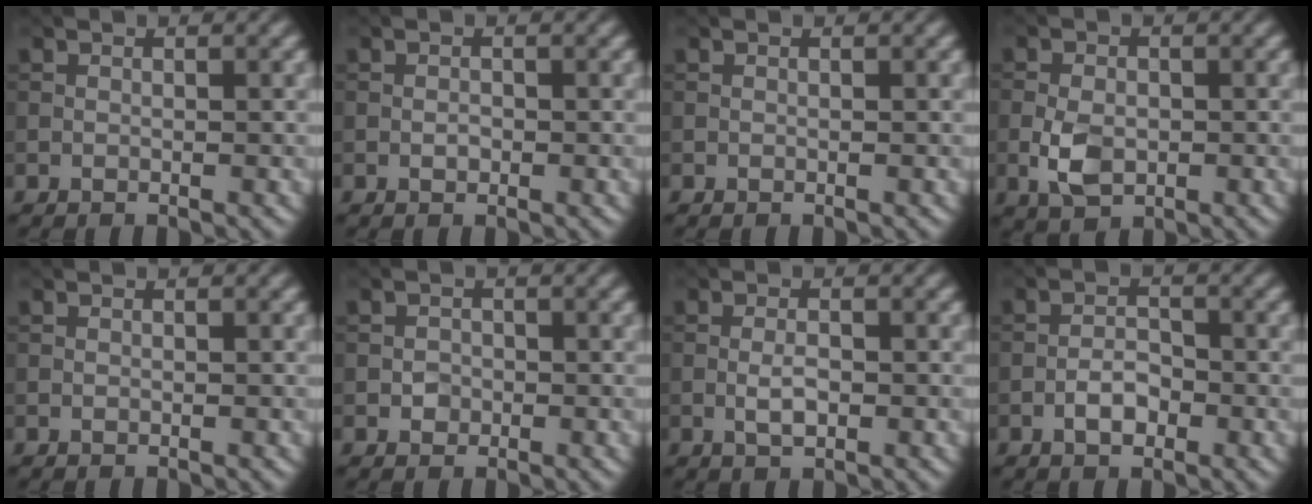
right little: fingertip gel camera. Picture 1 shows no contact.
{"total": 0.6, "force": [-0.2, 0.3, 0.4], "torque": [-0.005, 0.001, -0.004]}
{"total": 0.0}
{"total": 3.7, "force": [-1.0, 2.4, 2.6], "torque": [-0.058, -0.004, -0.023]}
{"total": 0.0}
{"total": 1.1, "force": [-0.3, 1.0, 0.3], "torque": [0.001, -0.001, -0.008]}
{"total": 1.8, "force": [-0.5, 0.7, 1.6], "torque": [-0.031, 0.001, -0.012]}
{"total": 2.2, "force": [-1.1, 1.1, 1.6], "torque": [-0.023, 0.007, -0.024]}